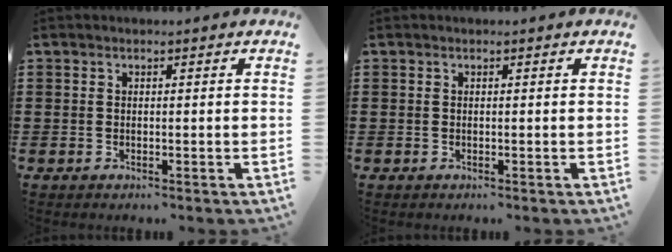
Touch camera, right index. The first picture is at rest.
{"total": 0.0}